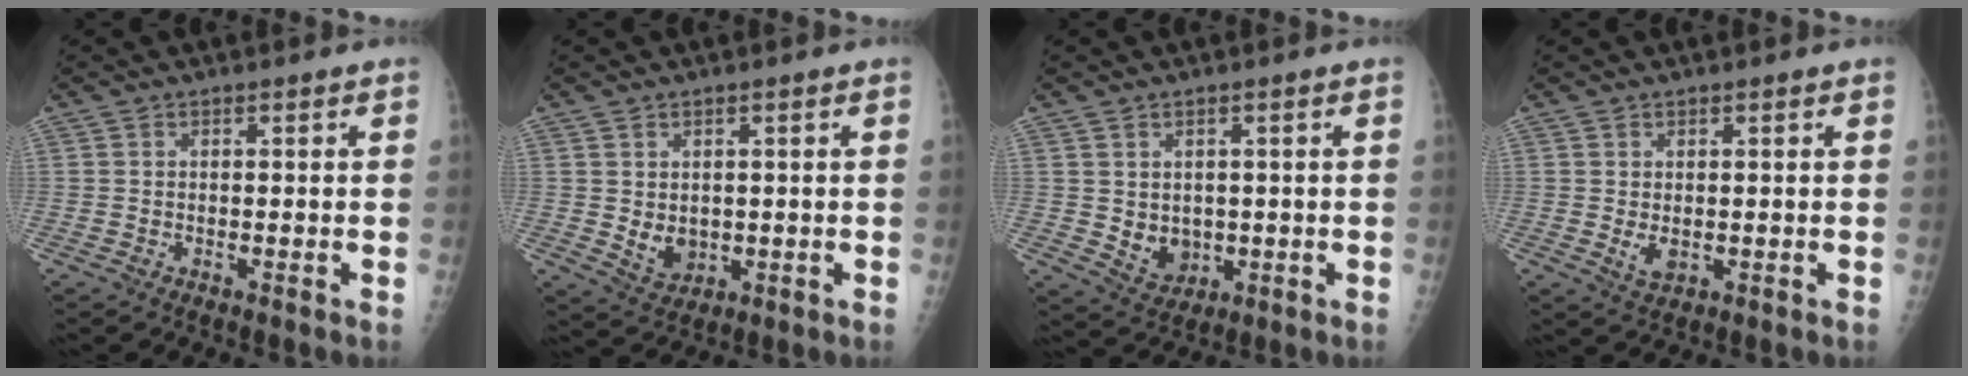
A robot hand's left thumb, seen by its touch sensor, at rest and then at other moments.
{"total": 4.2, "force": [0.2, 3.2, 2.7], "torque": [-0.033, -0.011, 0.018]}
{"total": 5.1, "force": [0.1, 4.2, 2.8], "torque": [-0.027, -0.009, 0.019]}
{"total": 2.6, "force": [0.0, 1.6, 2.1], "torque": [-0.029, -0.007, 0.008]}